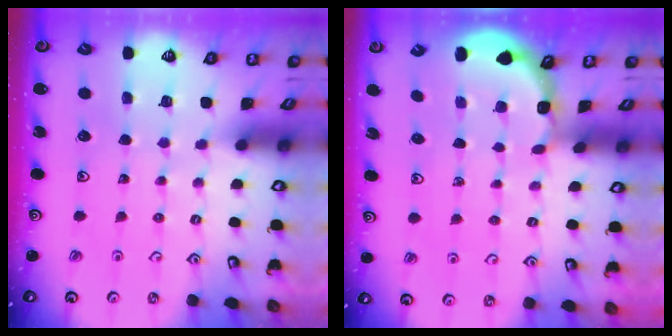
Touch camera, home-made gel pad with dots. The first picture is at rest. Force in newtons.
{"total": 1.6, "press": 1.6, "slide": 0.2}